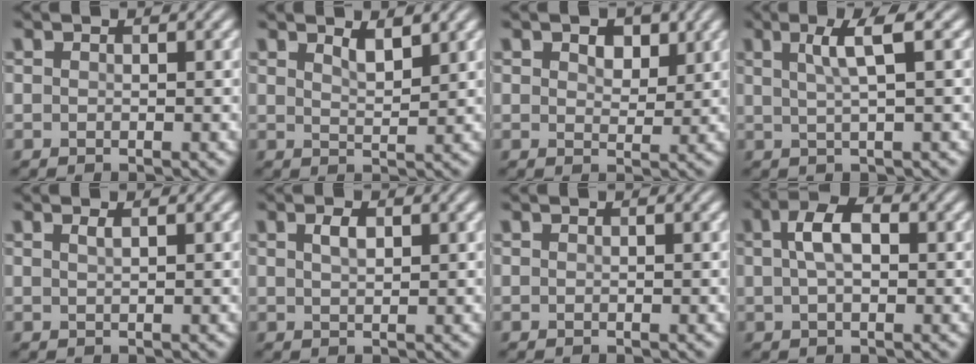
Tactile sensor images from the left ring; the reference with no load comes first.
{"total": 2.0, "force": [1.4, 0.5, 1.3], "torque": [-0.023, -0.002, 0.027]}
{"total": 2.6, "force": [1.3, 1.6, 1.6], "torque": [-0.027, -0.002, 0.019]}
{"total": 3.5, "force": [1.1, 0.7, 3.2], "torque": [-0.047, 0.006, 0.018]}
{"total": 0.9, "force": [0.5, 0.3, 0.7], "torque": [-0.007, 0.002, 0.007]}
{"total": 1.6, "force": [0.8, 0.7, 1.2], "torque": [-0.026, 0.002, 0.016]}
{"total": 0.0}
{"total": 3.6, "force": [0.7, 1.9, 3.0], "torque": [-0.059, 0.008, 0.009]}